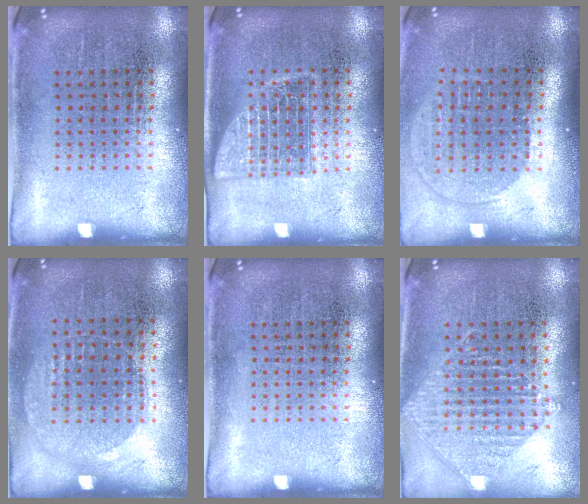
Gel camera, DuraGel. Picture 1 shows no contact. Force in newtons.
{"total": 1.8, "press": 1.7, "slide": 0.3}
{"total": 1.4, "press": 1.1, "slide": 0.7}
{"total": 1.0, "press": 0.9, "slide": 0.4}
{"total": 0.0}
{"total": 1.0, "press": 1.0, "slide": 0.1}